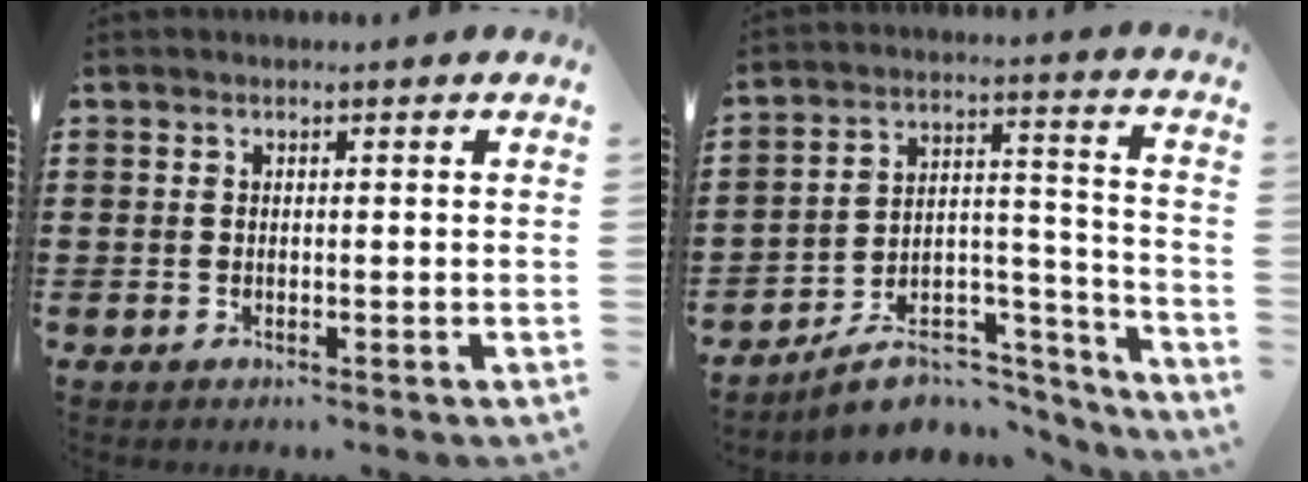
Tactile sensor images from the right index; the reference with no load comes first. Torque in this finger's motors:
{"motor_torque": [-1.15, 0.92, -0.95, -0.21]}